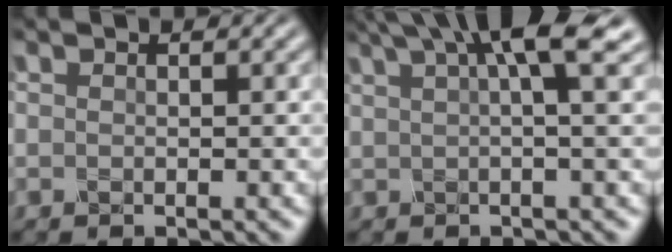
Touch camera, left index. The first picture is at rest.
{"total": 6.5, "force": [3.4, 0.5, 5.5], "torque": [-0.053, 0.023, 0.050]}